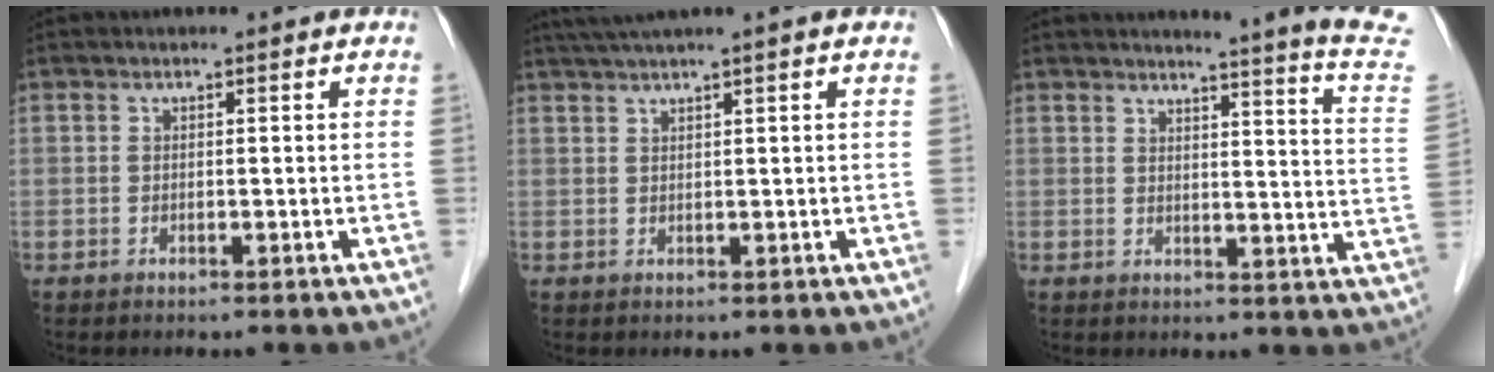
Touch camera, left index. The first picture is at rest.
{"total": 4.1, "force": [3.0, -1.1, 2.6], "torque": [-0.052, 0.022, 0.059]}
{"total": 15.3, "force": [14.1, -2.1, 5.6], "torque": [-0.075, -0.104, 0.142]}